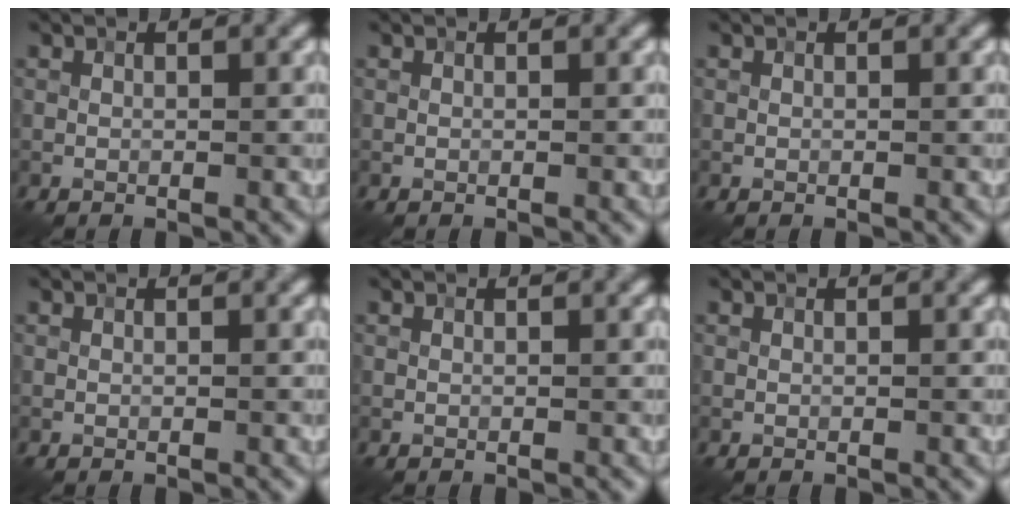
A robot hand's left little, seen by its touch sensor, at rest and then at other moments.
{"total": 0.0}
{"total": 0.0}
{"total": 0.0}
{"total": 0.0}
{"total": 0.0}